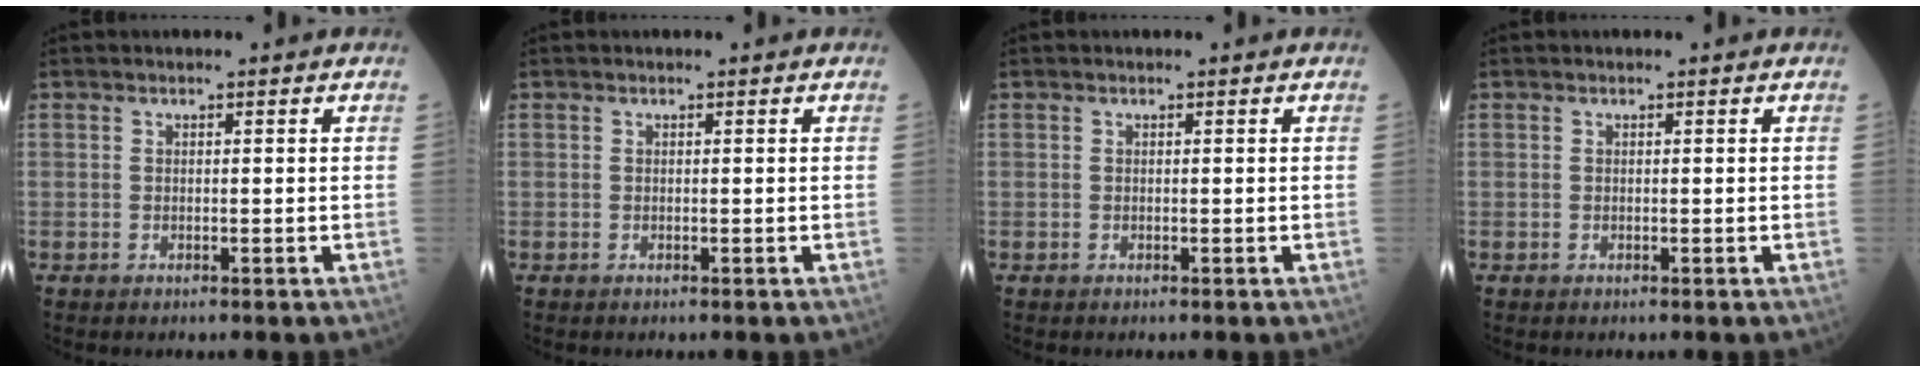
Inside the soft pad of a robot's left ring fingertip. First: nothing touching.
{"total": 0.0}
{"total": 0.0}
{"total": 0.0}